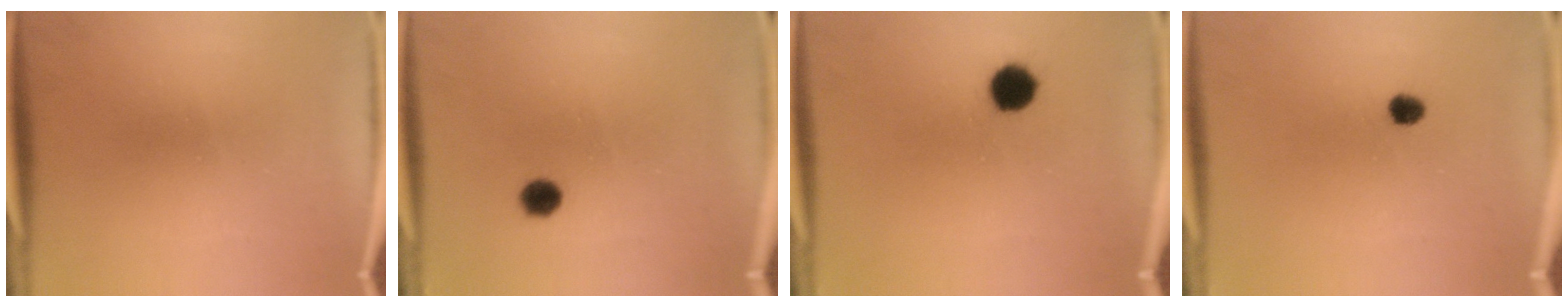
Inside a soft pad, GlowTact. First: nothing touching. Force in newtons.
{"total": 2.5}
{"total": 5.3}
{"total": 2.5}